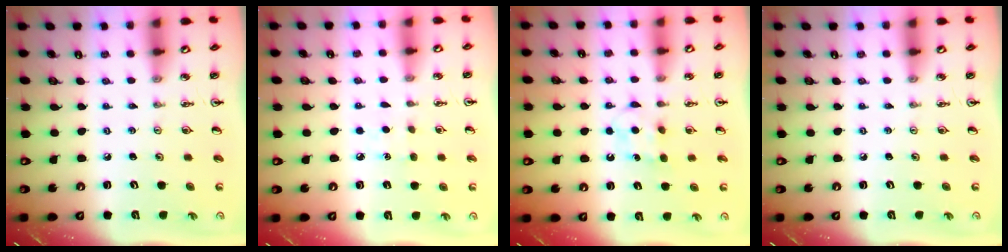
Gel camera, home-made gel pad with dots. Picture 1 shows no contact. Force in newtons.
{"total": 4.9, "press": 4.9, "slide": 0.6}
{"total": 5.6, "press": 5.6, "slide": 0.8}
{"total": 0.0}